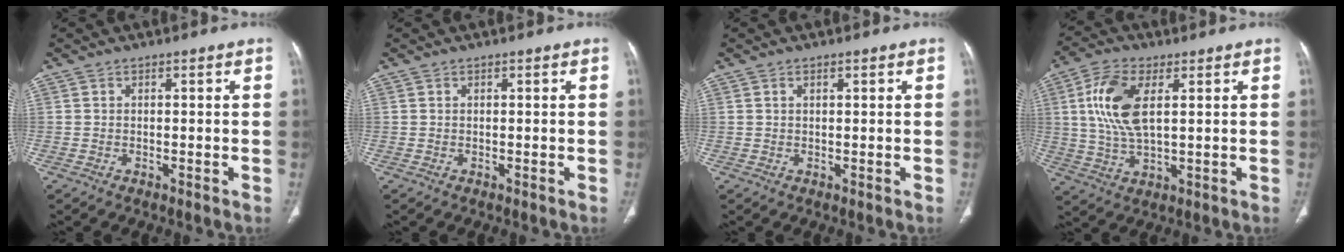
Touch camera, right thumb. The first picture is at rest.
{"total": 0.0}
{"total": 0.7, "force": [0.4, 0.2, 0.5], "torque": [-0.010, 0.002, 0.007]}
{"total": 11.3, "force": [2.8, 5.2, 9.6], "torque": [-0.206, -0.003, 0.057]}